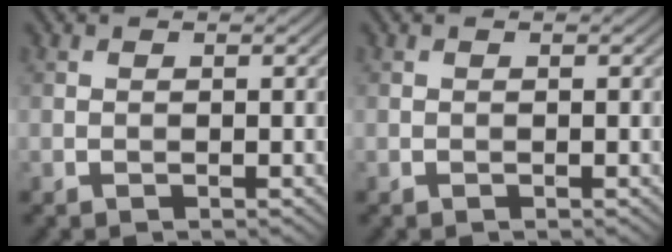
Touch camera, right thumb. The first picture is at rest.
{"total": 0.0}